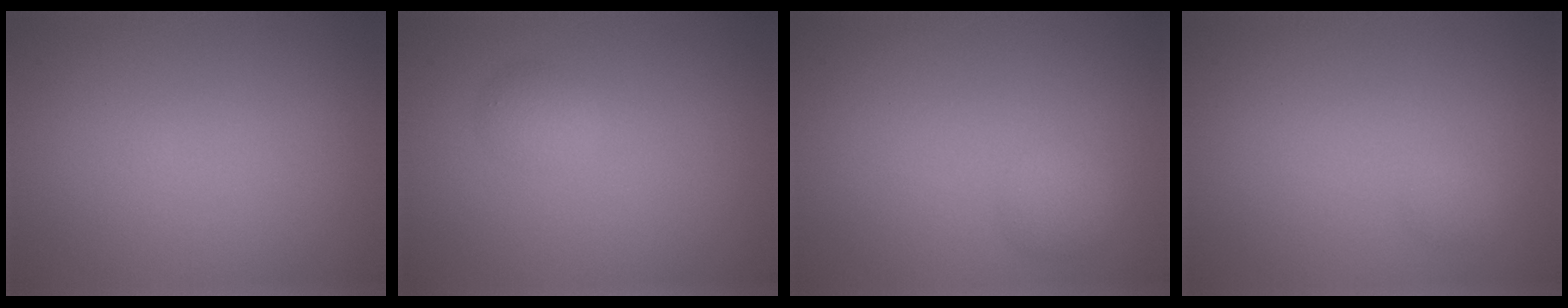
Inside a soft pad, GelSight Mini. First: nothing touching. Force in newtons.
{"total": 1.3, "press": 1.3, "slide": 0.1}
{"total": 1.5, "press": 1.5, "slide": 0.0}
{"total": 0.7, "press": 0.7, "slide": 0.0}